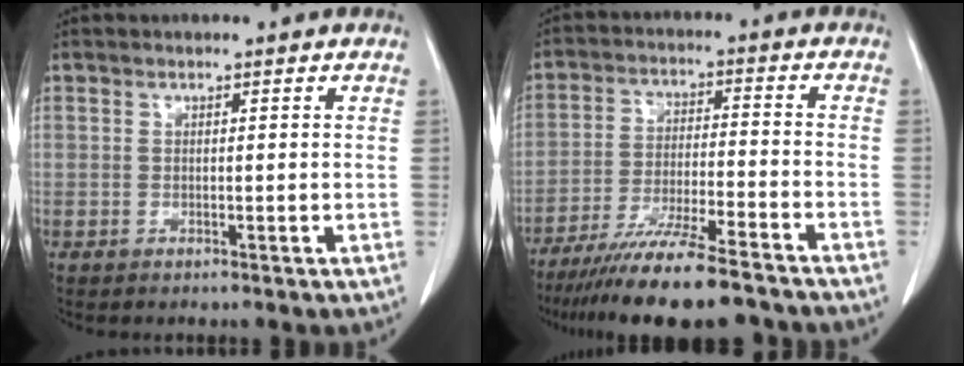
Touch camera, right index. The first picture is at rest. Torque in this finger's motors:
{"motor_torque": [1.08, -1.06, 0.55, 0.21]}